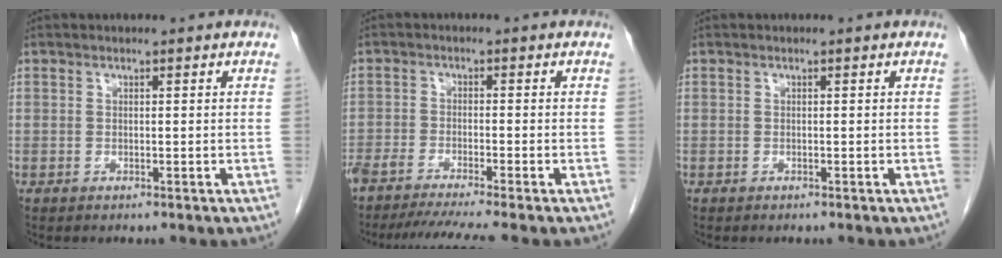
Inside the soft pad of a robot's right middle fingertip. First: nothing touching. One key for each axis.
{"total": 9.2, "fx": -8.0, "fy": -1.0, "fz": 4.4, "tx": -0.057, "ty": -0.021, "tz": -0.127}
{"total": 0.0}